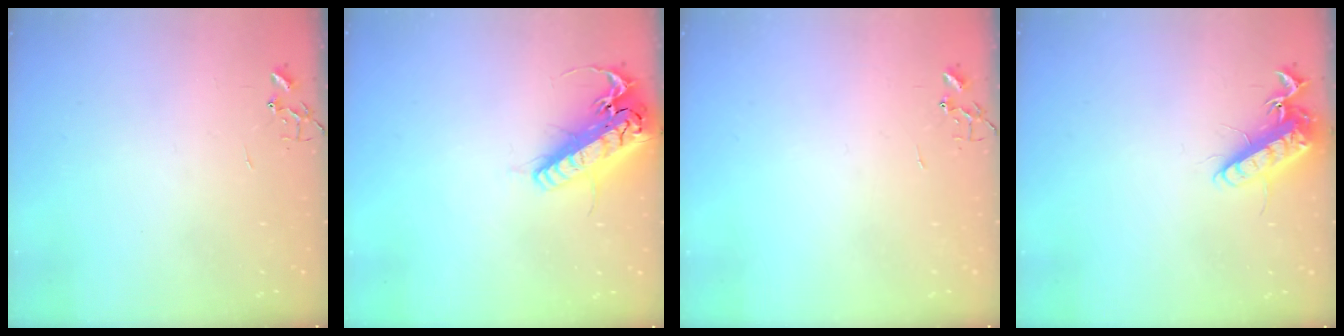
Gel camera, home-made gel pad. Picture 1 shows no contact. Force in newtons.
{"total": 21.0, "press": 20.7, "slide": 3.7}
{"total": 0.0}
{"total": 14.3, "press": 14.1, "slide": 2.1}